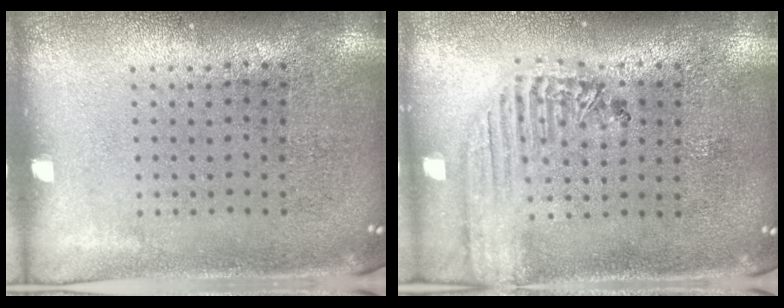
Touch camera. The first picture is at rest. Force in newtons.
{"total": 1.8, "press": 1.6, "slide": 0.7}